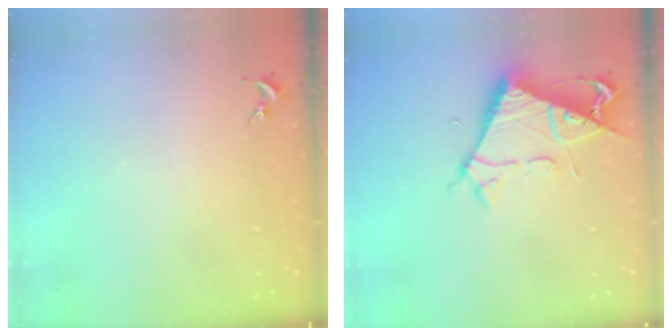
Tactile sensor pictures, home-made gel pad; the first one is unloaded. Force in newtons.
{"total": 7.2, "press": 7.2, "slide": 0.7}